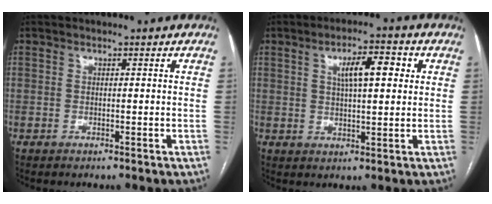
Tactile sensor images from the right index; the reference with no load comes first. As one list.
[{"total": 6.9, "force": [2.2, 1.8, 6.3], "torque": [-0.106, 0.015, 0.036]}]